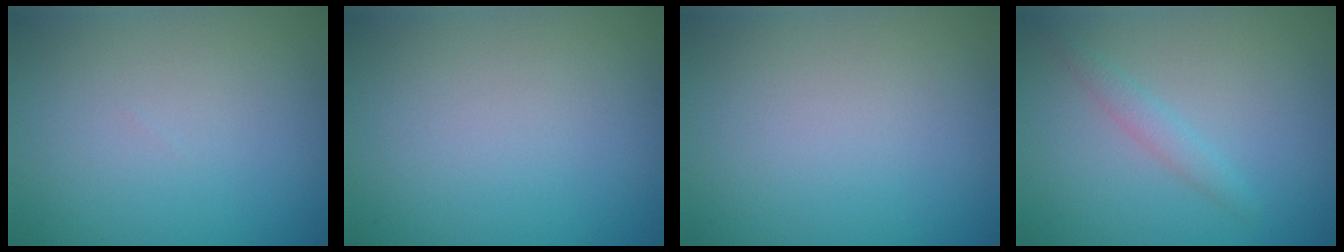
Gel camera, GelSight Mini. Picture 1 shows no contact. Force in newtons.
{"total": 0.0}
{"total": 0.0}
{"total": 1.5, "press": 1.5, "slide": 0.1}